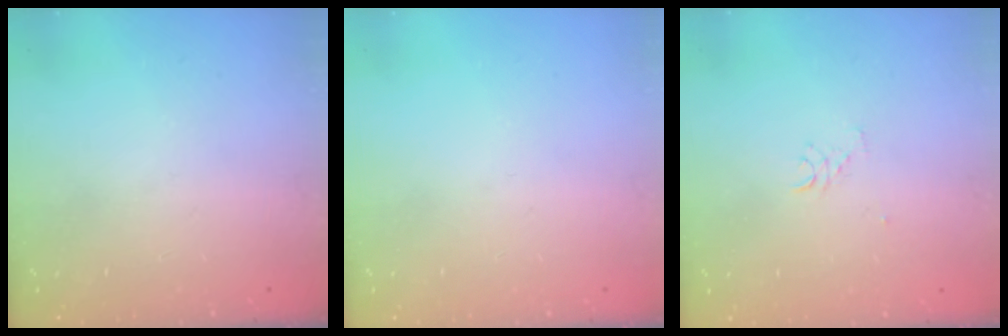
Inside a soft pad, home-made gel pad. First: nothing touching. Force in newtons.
{"total": 0.0}
{"total": 2.6, "press": 2.6, "slide": 0.1}